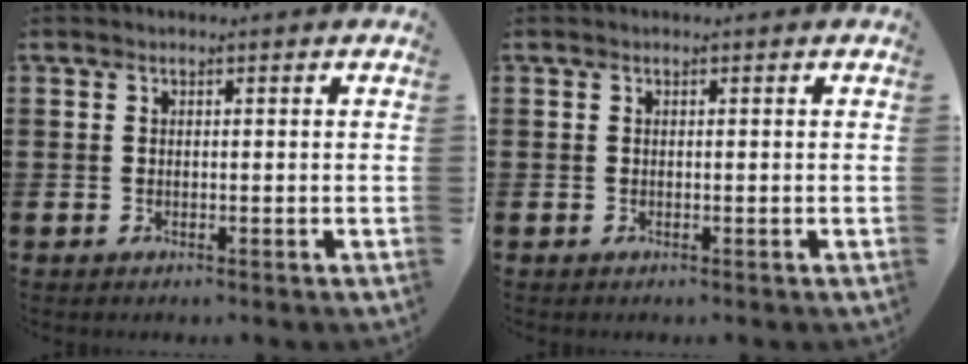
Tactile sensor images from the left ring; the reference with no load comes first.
{"total": 0.0}